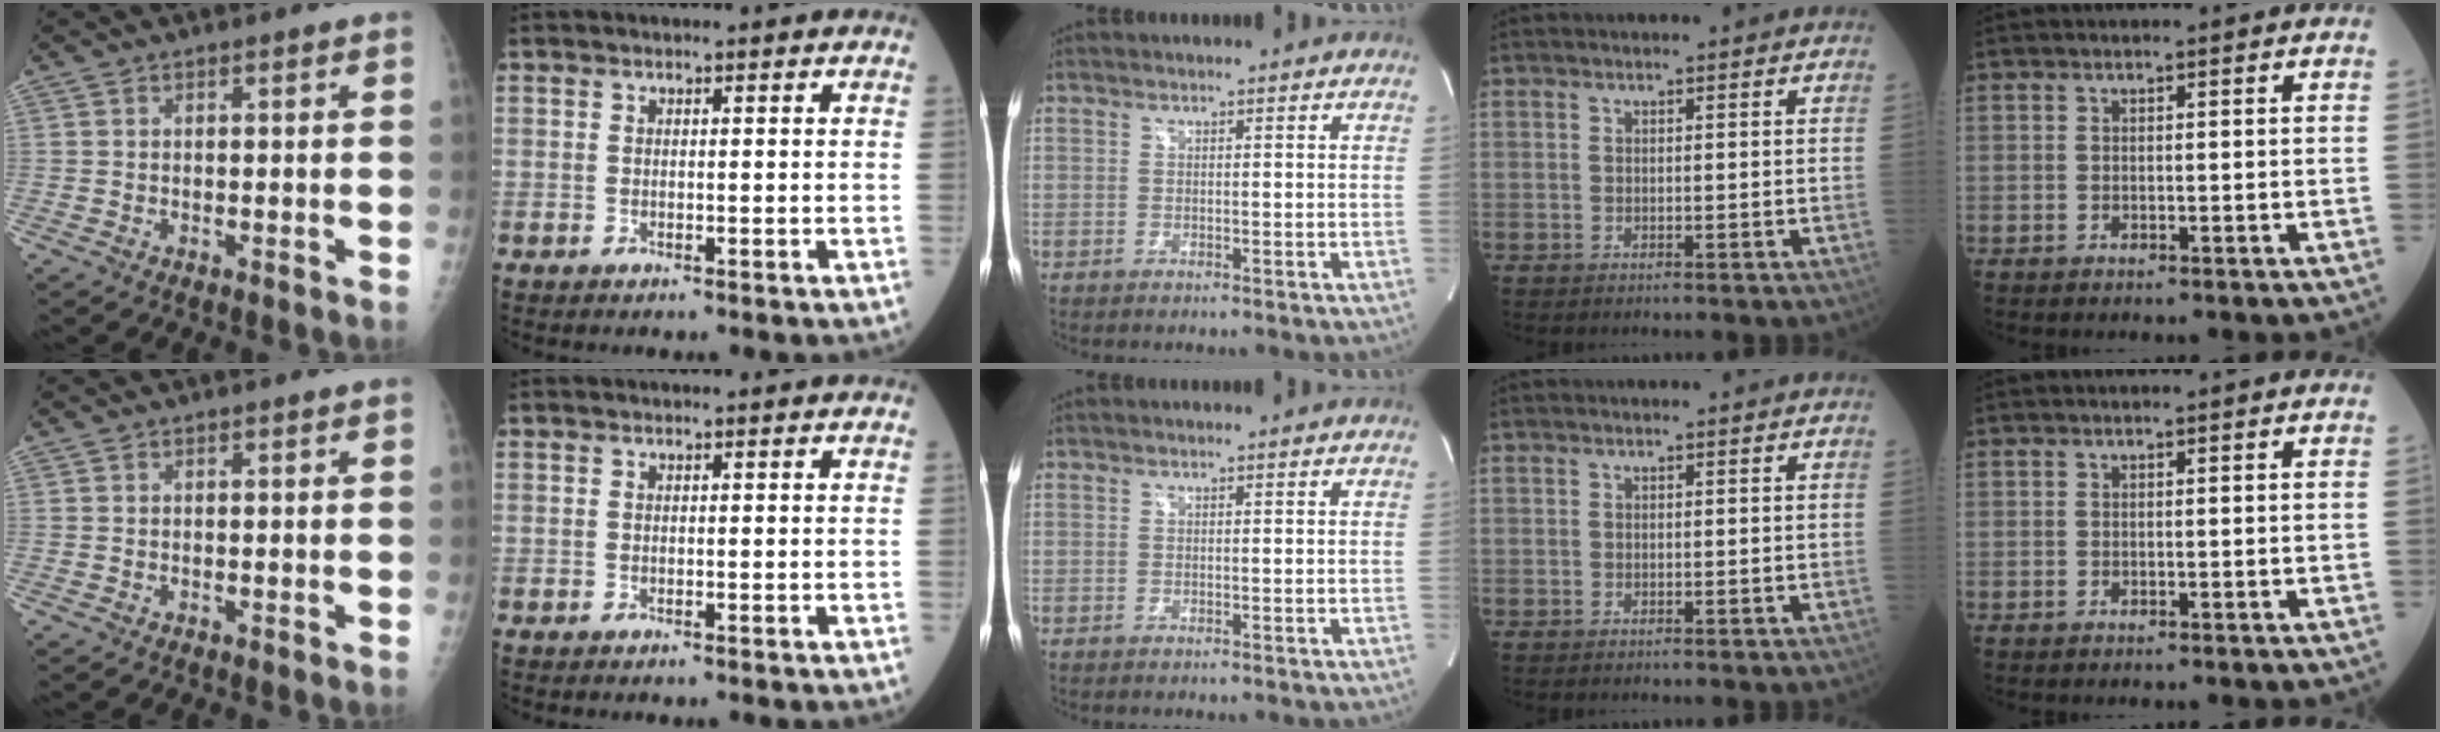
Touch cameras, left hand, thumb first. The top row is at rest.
{}